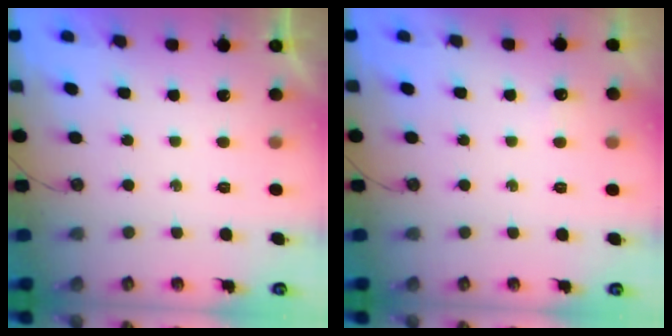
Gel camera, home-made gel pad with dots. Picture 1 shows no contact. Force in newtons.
{"total": 2.8, "press": 2.7, "slide": 0.4}